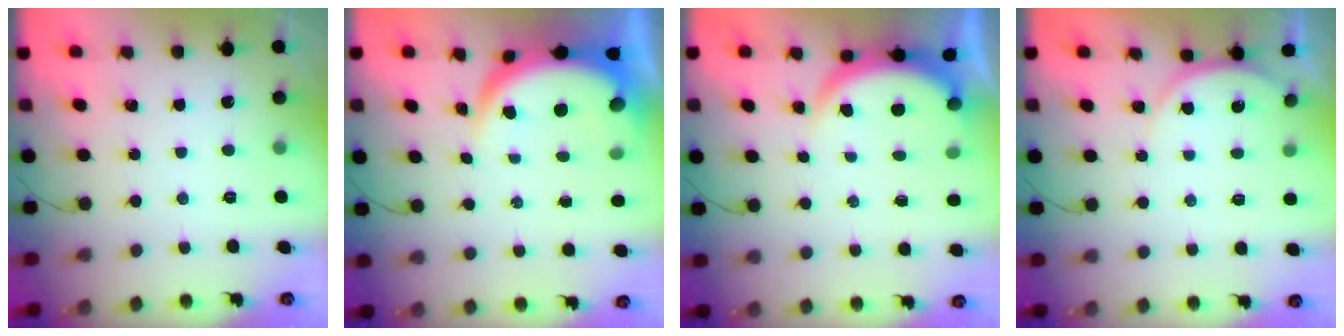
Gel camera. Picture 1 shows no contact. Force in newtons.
{"total": 7.6, "press": 7.6, "slide": 0.6}
{"total": 4.9, "press": 4.9, "slide": 0.4}
{"total": 5.2, "press": 5.1, "slide": 0.6}